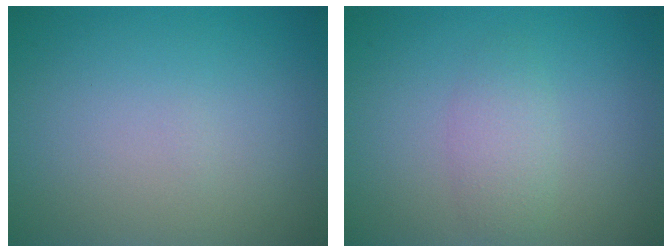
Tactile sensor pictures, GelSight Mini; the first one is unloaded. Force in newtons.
{"total": 1.9, "press": 1.9, "slide": 0.1}